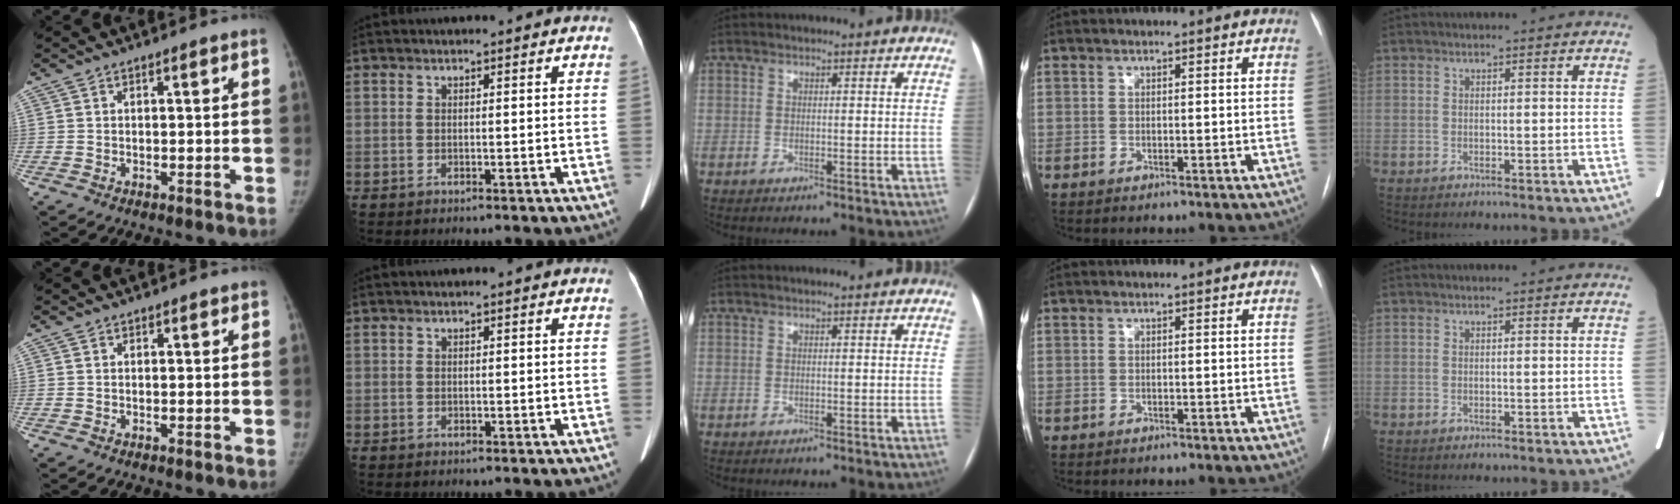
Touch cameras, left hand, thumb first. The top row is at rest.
{}